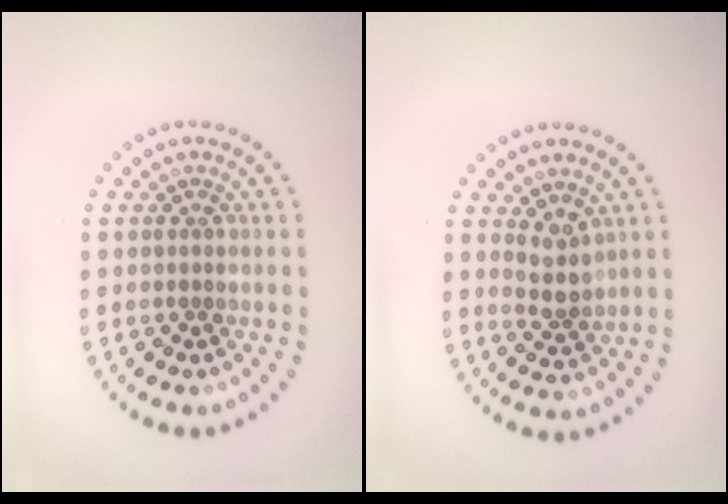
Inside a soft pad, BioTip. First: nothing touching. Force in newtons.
{"total": 2.5, "press": 2.2, "slide": 1.1}